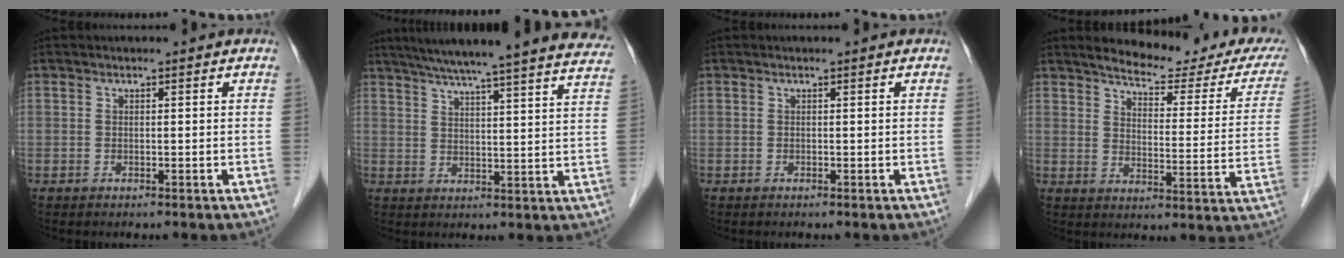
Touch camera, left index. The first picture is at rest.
{"total": 29.0, "force": [26.1, 0.7, 12.7], "torque": [-0.201, -0.041, 0.318]}
{"total": 0.0}
{"total": 18.9, "force": [16.7, 3.2, 8.3], "torque": [-0.095, -0.043, 0.194]}